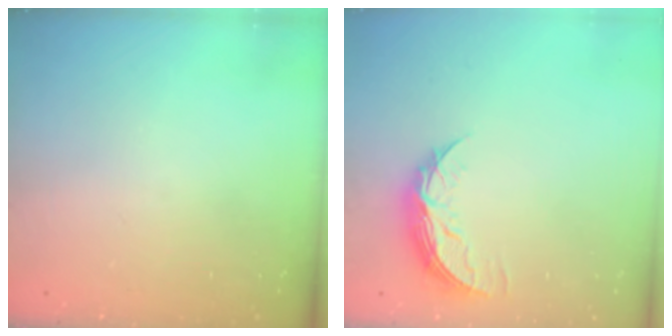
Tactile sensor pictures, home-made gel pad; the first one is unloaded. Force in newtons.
{"total": 8.2, "press": 8.2, "slide": 0.5}